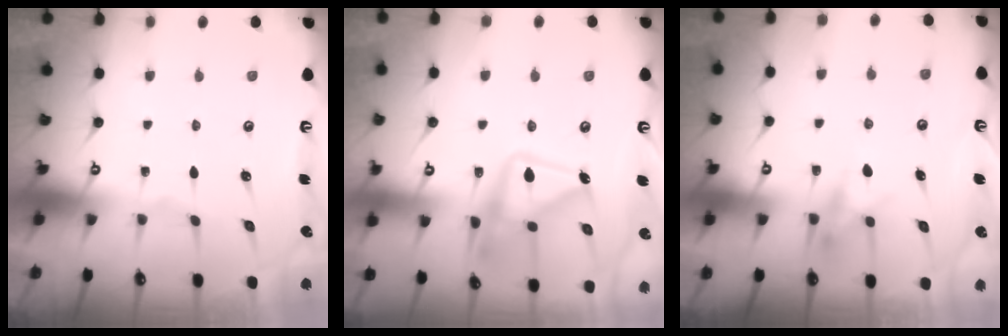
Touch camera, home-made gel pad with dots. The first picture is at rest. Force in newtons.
{"total": 16.8, "press": 16.7, "slide": 1.1}
{"total": 6.9, "press": 6.8, "slide": 0.9}